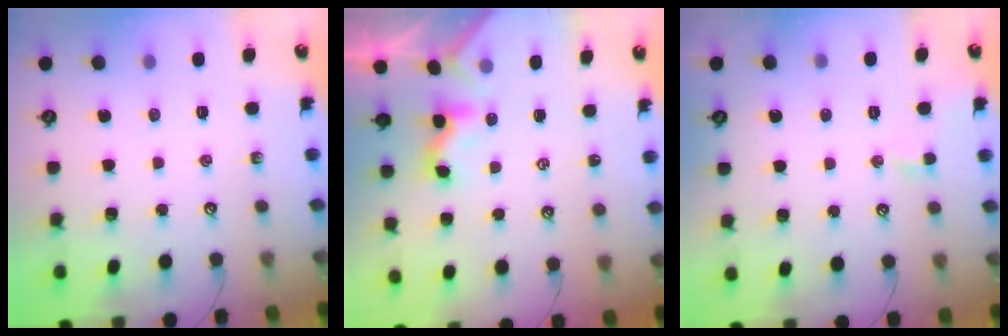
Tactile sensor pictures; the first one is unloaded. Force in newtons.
{"total": 1.6, "press": 1.5, "slide": 0.5}
{"total": 1.0, "press": 1.0, "slide": 0.1}